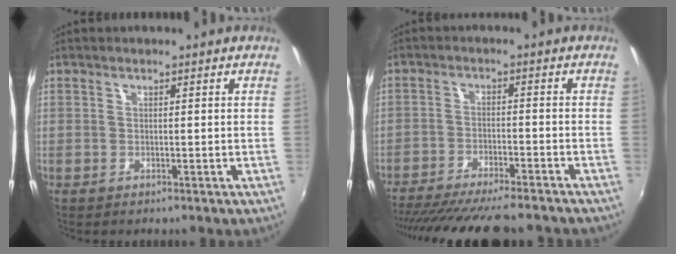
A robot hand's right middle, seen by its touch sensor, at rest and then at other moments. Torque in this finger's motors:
{"motor_torque": [1.09, -1.04, 0.50, 0.21]}